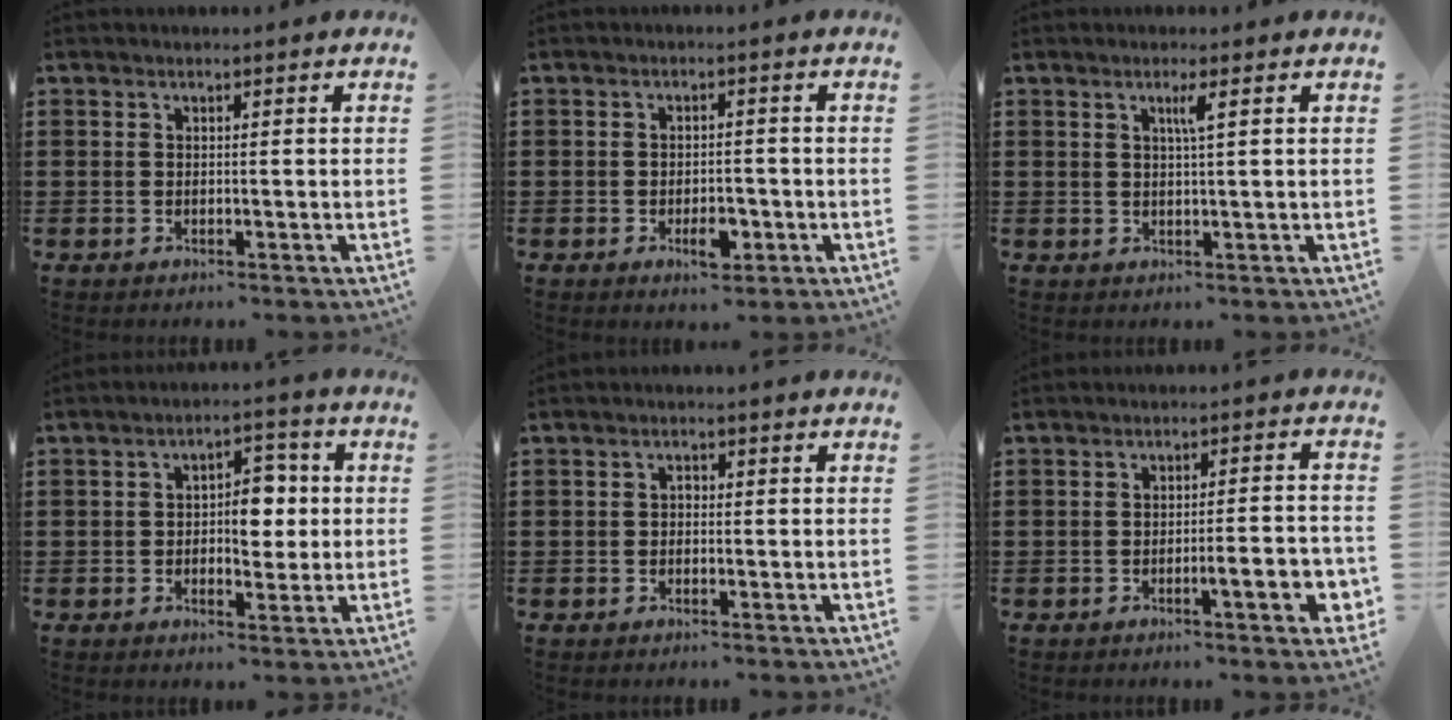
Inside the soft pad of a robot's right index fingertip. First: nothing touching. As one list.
[{"total": 4.1, "force": [-1.7, 2.0, 3.1], "torque": [-0.052, 0.005, -0.029]}, {"total": 2.1, "force": [0.8, -0.2, 1.9], "torque": [-0.038, -0.003, 0.011]}, {"total": 5.9, "force": [-0.1, 3.5, 4.7], "torque": [-0.070, 0.003, -0.012]}, {"total": 0.9, "force": [-0.5, 0.6, 0.6], "torque": [-0.014, 0.000, -0.009]}, {"total": 6.2, "force": [-2.3, 1.0, 5.6], "torque": [-0.079, -0.008, -0.037]}]